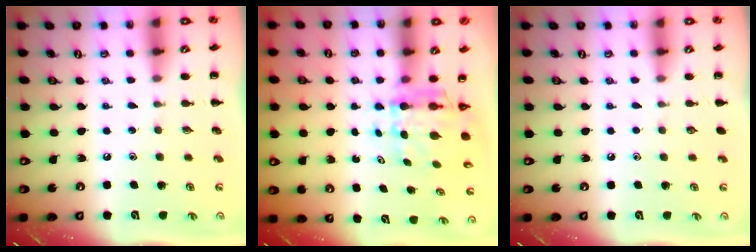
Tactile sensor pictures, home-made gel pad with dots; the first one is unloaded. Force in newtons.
{"total": 6.1, "press": 5.8, "slide": 1.8}
{"total": 0.0}